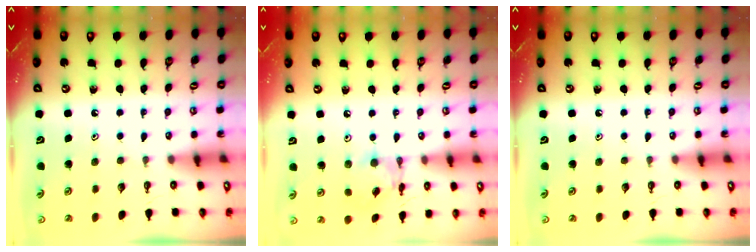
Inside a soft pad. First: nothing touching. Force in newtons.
{"total": 7.0, "press": 6.9, "slide": 0.3}
{"total": 0.0}